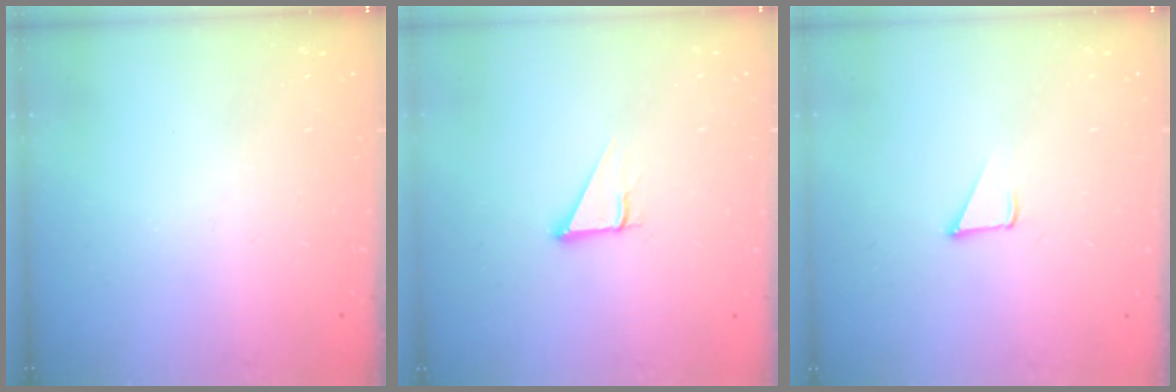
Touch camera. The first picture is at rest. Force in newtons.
{"total": 3.0, "press": 3.0, "slide": 0.2}
{"total": 2.8, "press": 2.8, "slide": 0.2}